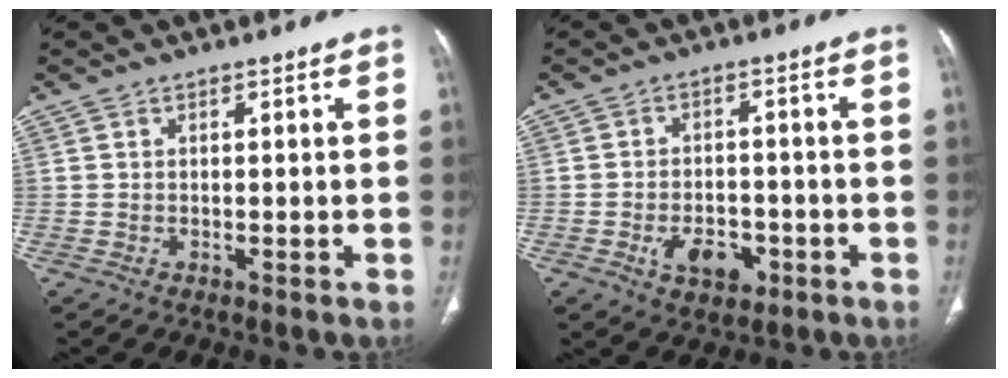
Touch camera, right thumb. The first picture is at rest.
{"total": 7.2, "force": [-3.0, 4.6, 4.7], "torque": [-0.059, 0.016, -0.040]}